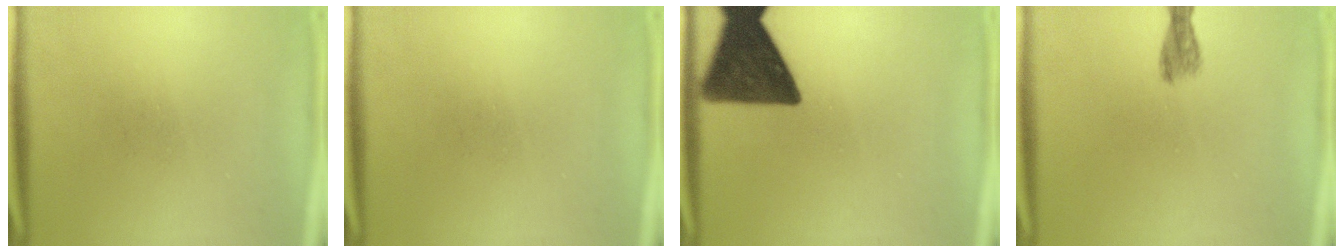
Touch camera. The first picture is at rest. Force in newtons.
{"total": 0.0}
{"total": 15.3}
{"total": 2.4}